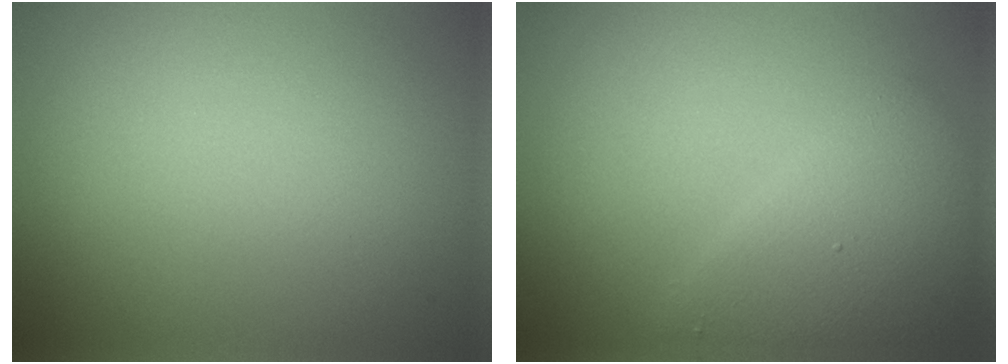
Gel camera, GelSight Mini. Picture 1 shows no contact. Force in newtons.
{"total": 3.9, "press": 3.9, "slide": 0.2}